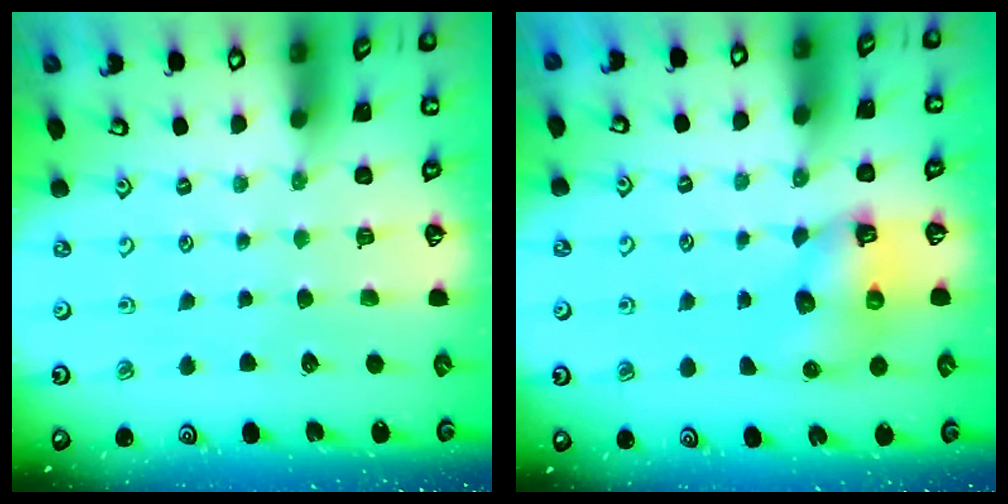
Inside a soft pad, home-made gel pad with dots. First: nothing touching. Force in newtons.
{"total": 7.0, "press": 7.0, "slide": 0.9}